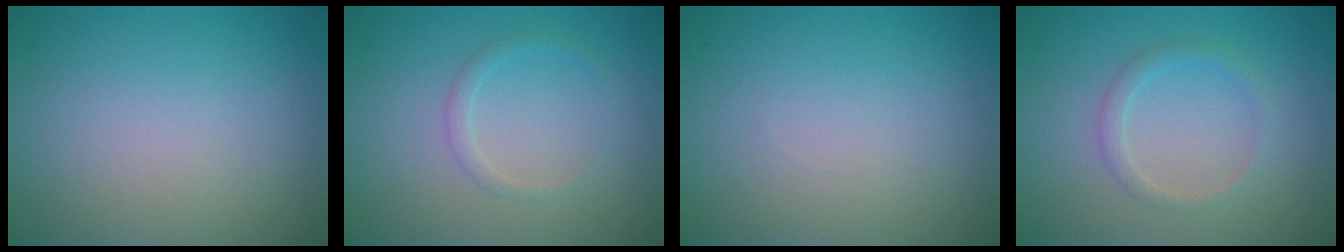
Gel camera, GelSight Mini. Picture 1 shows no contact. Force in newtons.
{"total": 1.0, "press": 1.0, "slide": 0.1}
{"total": 0.0}
{"total": 1.5, "press": 1.5, "slide": 0.1}